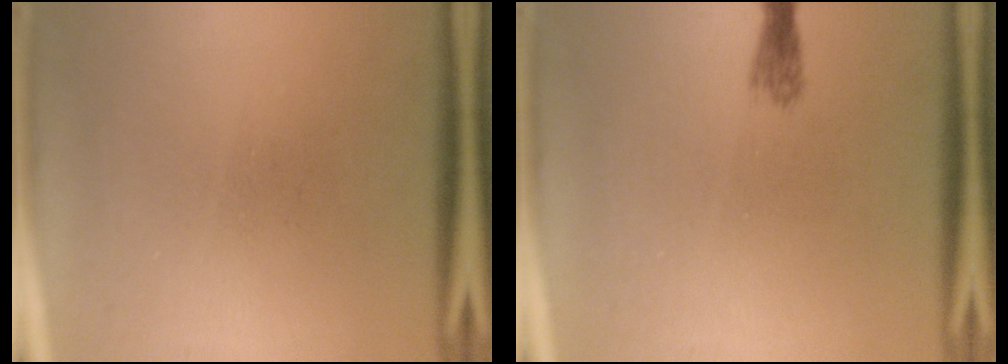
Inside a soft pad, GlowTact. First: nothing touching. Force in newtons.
{"total": 1.7}